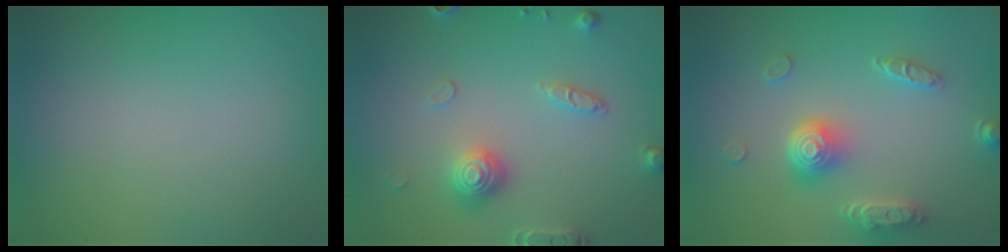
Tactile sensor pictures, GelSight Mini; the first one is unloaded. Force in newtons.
{"total": 3.3, "press": 3.1, "slide": 1.1}
{"total": 4.7, "press": 3.7, "slide": 2.9}